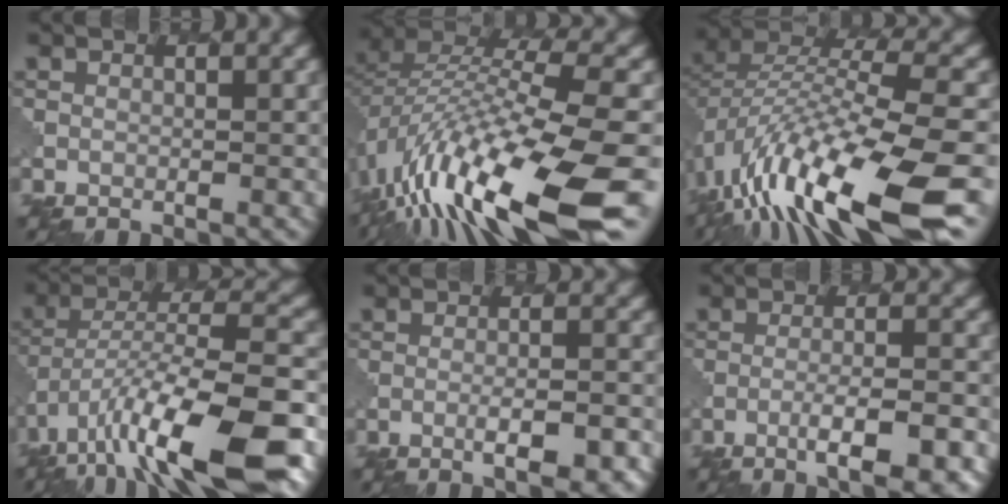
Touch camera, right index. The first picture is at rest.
{"total": 16.1, "force": [-8.0, 4.0, 13.4], "torque": [-0.271, 0.007, -0.135]}
{"total": 14.6, "force": [-7.7, 4.2, 11.7], "torque": [-0.233, 0.003, -0.131]}
{"total": 12.8, "force": [-6.9, 3.8, 10.1], "torque": [-0.177, 0.003, -0.114]}
{"total": 4.0, "force": [-1.6, 0.8, 3.5], "torque": [-0.056, 0.002, -0.021]}
{"total": 5.5, "force": [-2.6, 1.1, 4.7], "torque": [-0.072, 0.002, -0.039]}